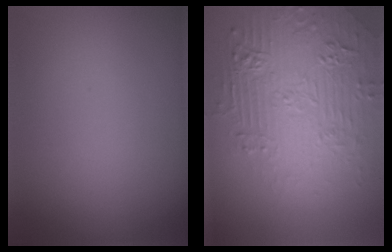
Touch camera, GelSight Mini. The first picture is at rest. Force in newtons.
{"total": 7.0, "press": 5.3, "slide": 4.6}